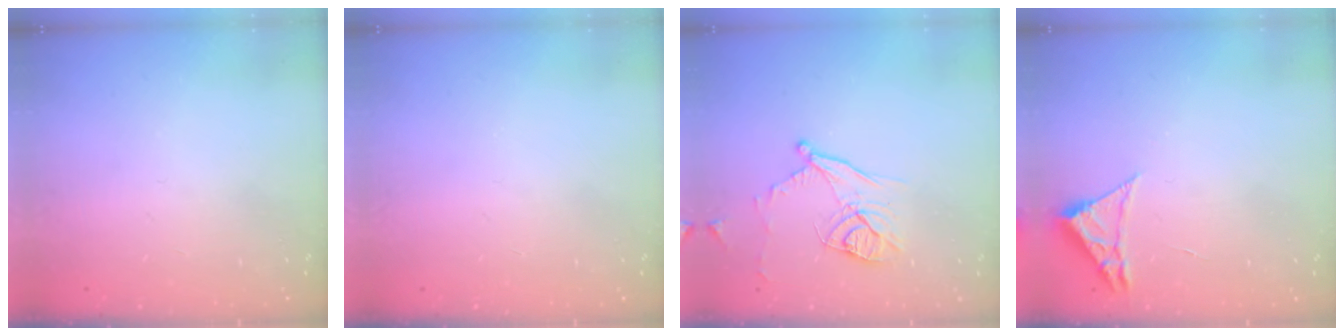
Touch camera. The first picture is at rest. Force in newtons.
{"total": 0.0}
{"total": 11.3, "press": 11.0, "slide": 2.3}
{"total": 2.3, "press": 2.3, "slide": 0.4}